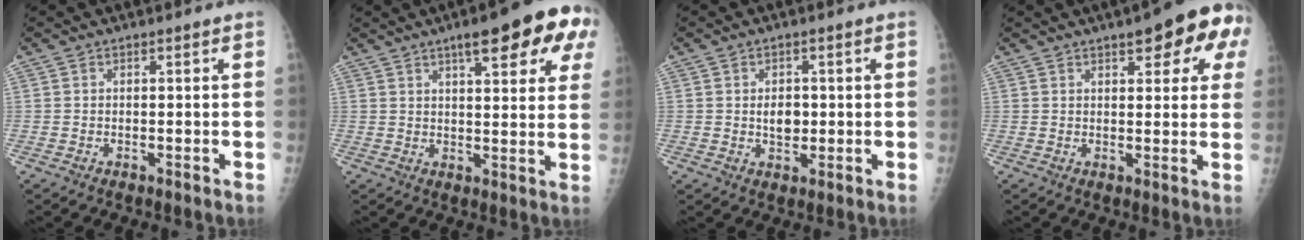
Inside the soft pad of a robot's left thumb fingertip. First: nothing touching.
{"total": 15.6, "force": [7.9, 4.1, 12.9], "torque": [-0.147, -0.012, 0.096]}
{"total": 3.7, "force": [0.1, 2.6, 2.6], "torque": [-0.026, 0.000, 0.006]}
{"total": 12.7, "force": [5.7, 4.6, 10.4], "torque": [-0.095, -0.004, 0.060]}